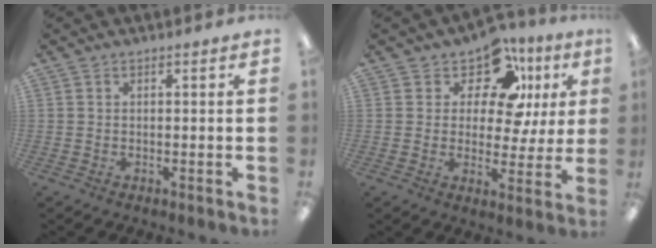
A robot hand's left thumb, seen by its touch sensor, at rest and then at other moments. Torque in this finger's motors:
{"motor_torque": [-0.23, 0.91, 0.05, -0.12, 0.05]}